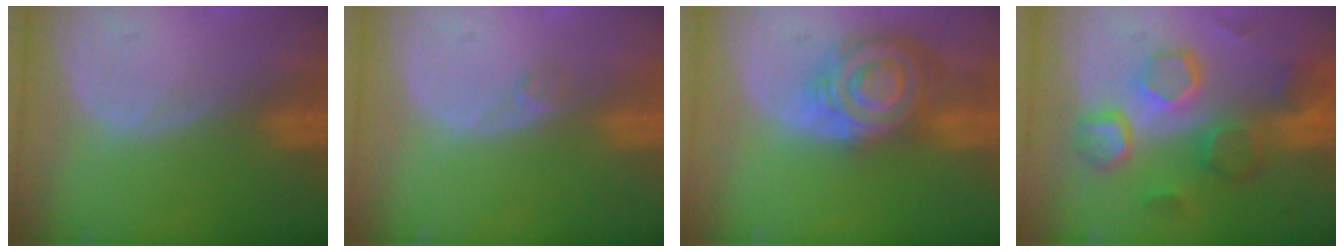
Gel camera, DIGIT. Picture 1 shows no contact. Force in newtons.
{"total": 1.2, "press": 1.0, "slide": 0.7}
{"total": 8.9, "press": 8.9, "slide": 0.6}
{"total": 10.4, "press": 9.3, "slide": 4.6}